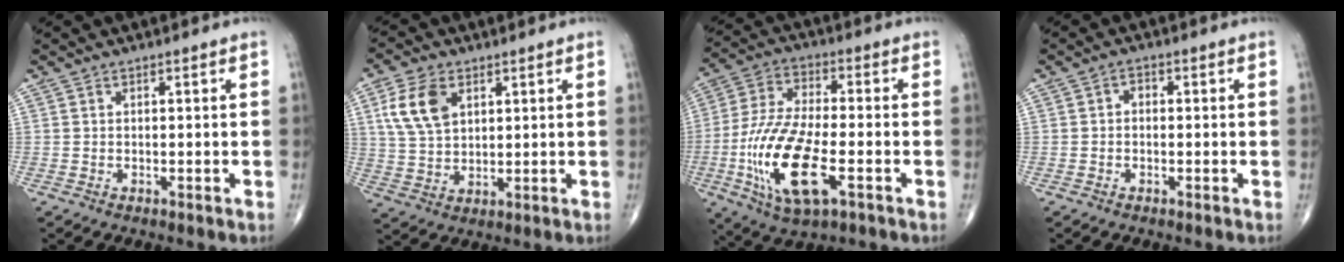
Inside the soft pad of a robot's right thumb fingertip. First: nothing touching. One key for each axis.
{"total": 9.4, "fx": 3.6, "fy": 6.0, "fz": 6.4, "tx": -0.117, "ty": -0.008, "tz": 0.073}
{"total": 17.8, "fx": -5.4, "fy": 6.8, "fz": 15.6, "tx": -0.329, "ty": 0.009, "tz": -0.093}
{"total": 1.7, "fx": -0.1, "fy": 1.2, "fz": 1.1, "tx": -0.008, "ty": 0.008, "tz": -0.009}